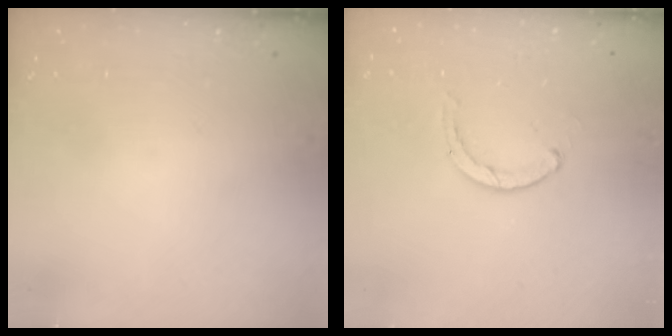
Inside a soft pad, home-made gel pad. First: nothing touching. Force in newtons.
{"total": 2.3, "press": 2.3, "slide": 0.3}